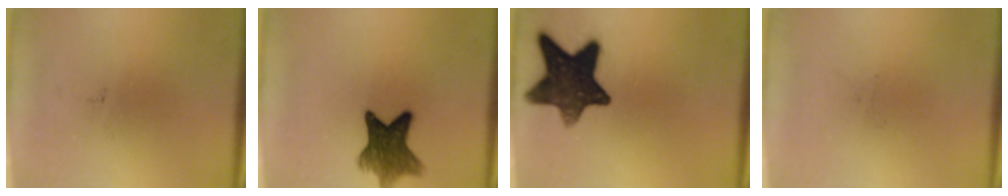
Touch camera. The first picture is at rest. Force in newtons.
{"total": 9.1}
{"total": 13.5}
{"total": 0.0}